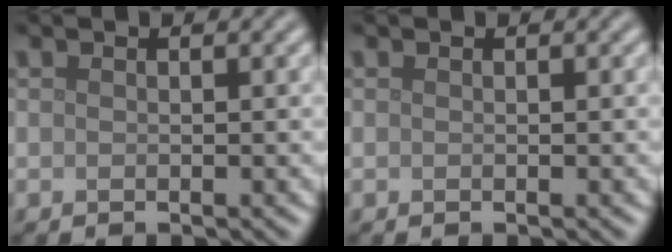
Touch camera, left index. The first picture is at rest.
{"total": 0.0}